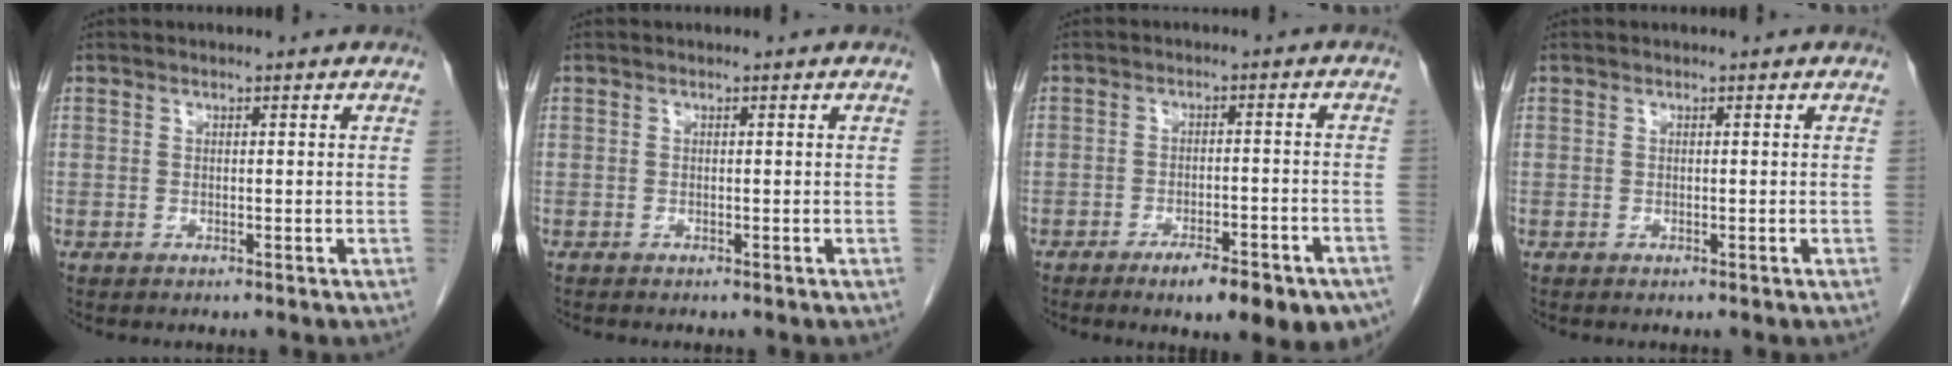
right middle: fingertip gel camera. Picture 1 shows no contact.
{"total": 0.0}
{"total": 12.3, "force": [-8.6, 3.2, 8.2], "torque": [-0.062, 0.005, -0.115]}
{"total": 0.0}